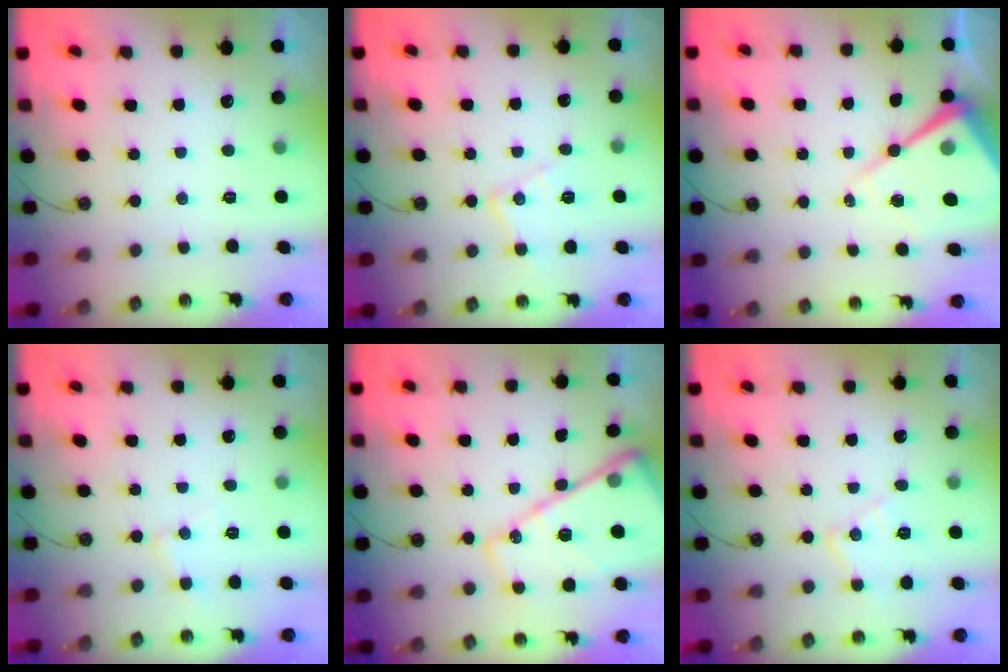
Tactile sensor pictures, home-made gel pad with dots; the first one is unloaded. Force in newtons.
{"total": 11.2, "press": 11.1, "slide": 0.7}
{"total": 14.2, "press": 14.1, "slide": 1.3}
{"total": 5.8, "press": 5.8, "slide": 0.6}
{"total": 18.5, "press": 18.4, "slide": 1.4}
{"total": 9.5, "press": 9.5, "slide": 0.6}